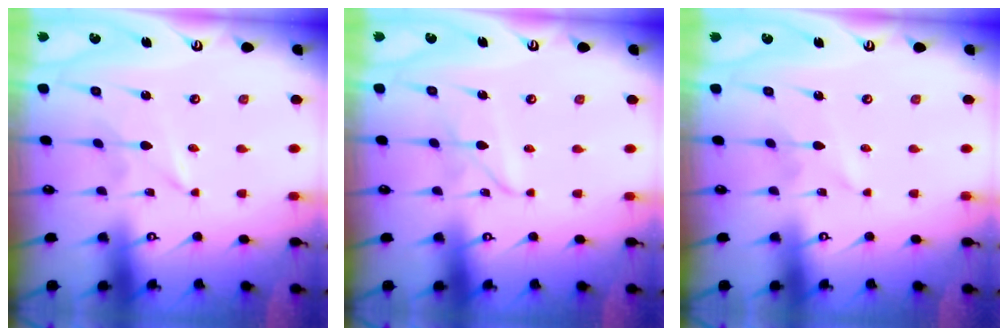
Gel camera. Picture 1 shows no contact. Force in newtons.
{"total": 2.8, "press": 2.8, "slide": 0.3}
{"total": 1.6, "press": 1.6, "slide": 0.1}